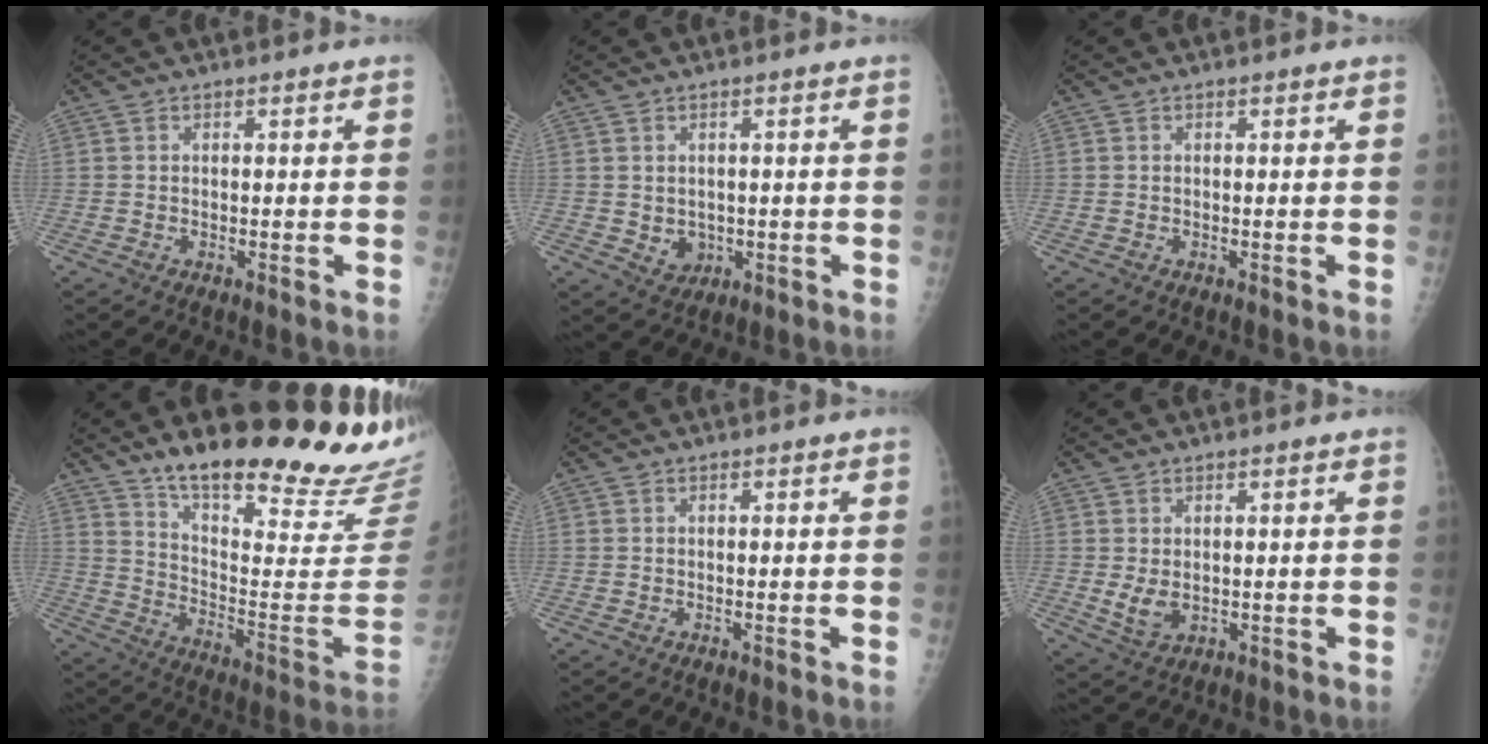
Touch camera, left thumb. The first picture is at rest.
{"total": 3.4, "force": [-0.1, 2.8, 1.8], "torque": [-0.015, -0.004, 0.012]}
{"total": 0.0}
{"total": 27.8, "force": [21.5, 6.0, 16.6], "torque": [-0.219, -0.133, 0.304]}
{"total": 0.0}
{"total": 3.8, "force": [0.6, 2.4, 2.9], "torque": [-0.045, -0.013, 0.020]}